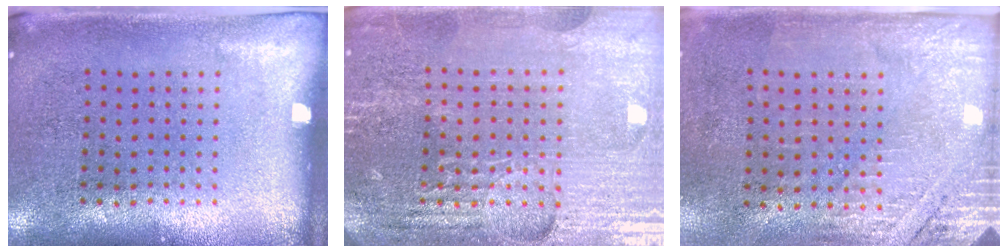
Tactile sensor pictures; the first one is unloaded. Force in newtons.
{"total": 4.9, "press": 4.6, "slide": 1.7}
{"total": 2.8, "press": 2.5, "slide": 1.3}